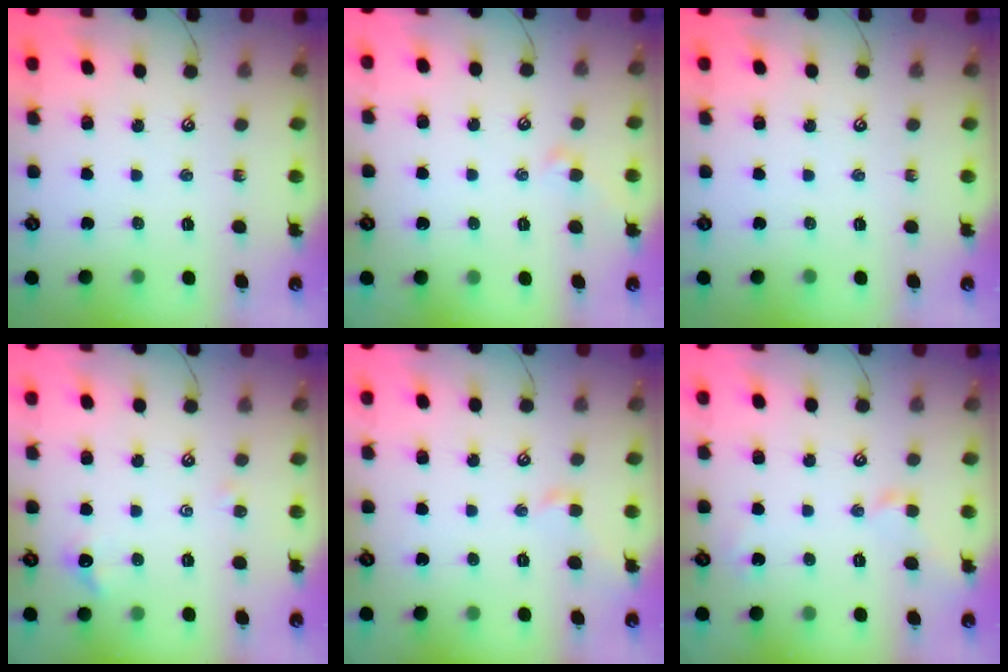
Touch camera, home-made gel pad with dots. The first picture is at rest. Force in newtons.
{"total": 0.7, "press": 0.5, "slide": 0.5}
{"total": 0.0}
{"total": 1.9, "press": 1.8, "slide": 0.6}
{"total": 1.0, "press": 0.9, "slide": 0.4}
{"total": 2.3, "press": 2.2, "slide": 0.6}